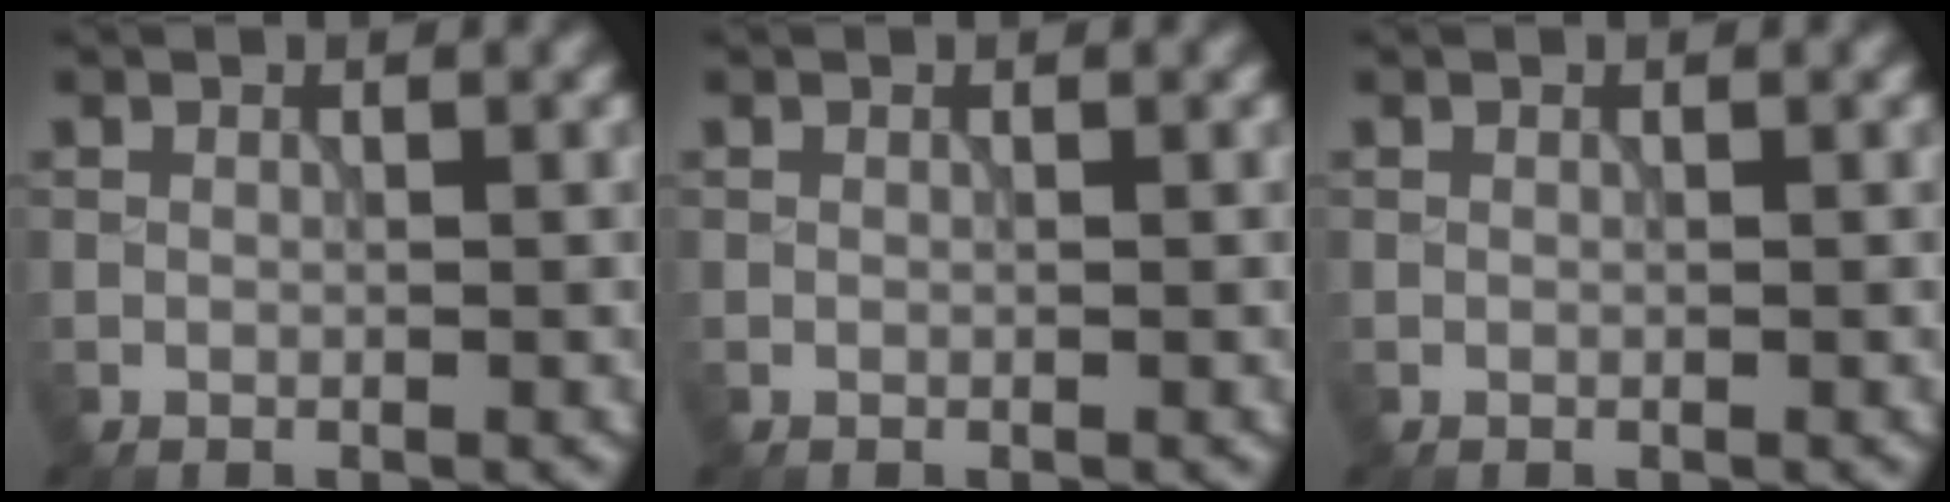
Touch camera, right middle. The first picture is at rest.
{"total": 0.0}
{"total": 0.0}